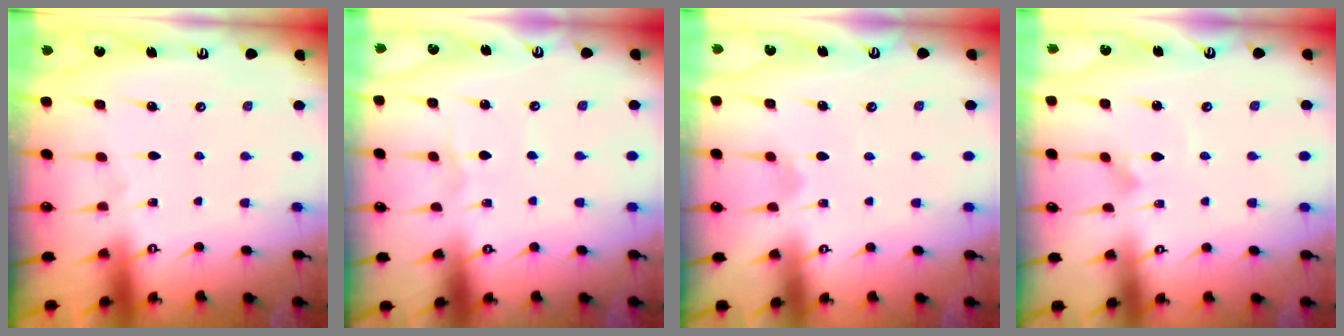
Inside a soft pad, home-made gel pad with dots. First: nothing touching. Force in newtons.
{"total": 1.3, "press": 1.3, "slide": 0.1}
{"total": 1.9, "press": 1.8, "slide": 0.6}
{"total": 2.2, "press": 2.2, "slide": 0.1}